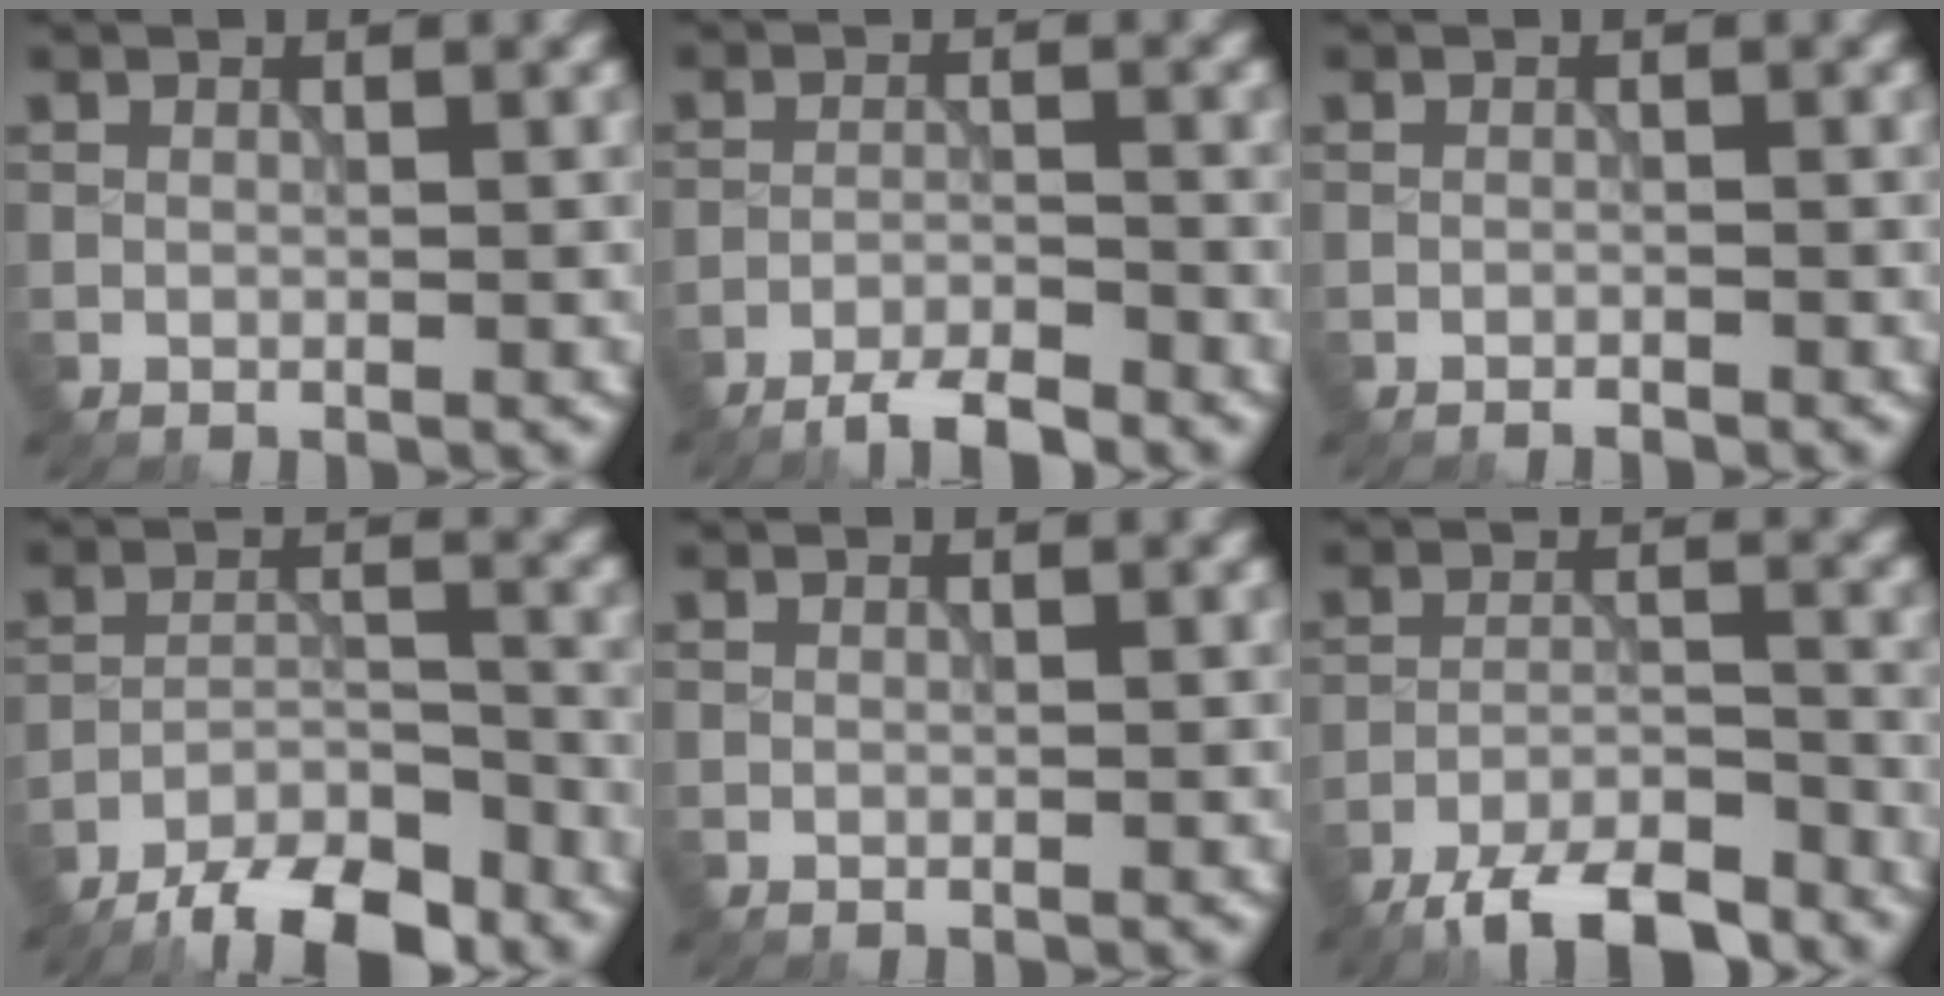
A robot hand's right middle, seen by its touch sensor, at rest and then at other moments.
{"total": 4.0, "force": [-3.5, 0.5, 1.9], "torque": [-0.033, -0.002, -0.067]}
{"total": 0.6, "force": [-0.6, 0.0, 0.2], "torque": [0.000, 0.000, -0.012]}
{"total": 7.9, "force": [-6.6, 2.0, 3.7], "torque": [-0.056, -0.001, -0.116]}
{"total": 0.0}
{"total": 7.4, "force": [-6.2, 1.7, 3.7], "torque": [-0.062, -0.004, -0.113]}